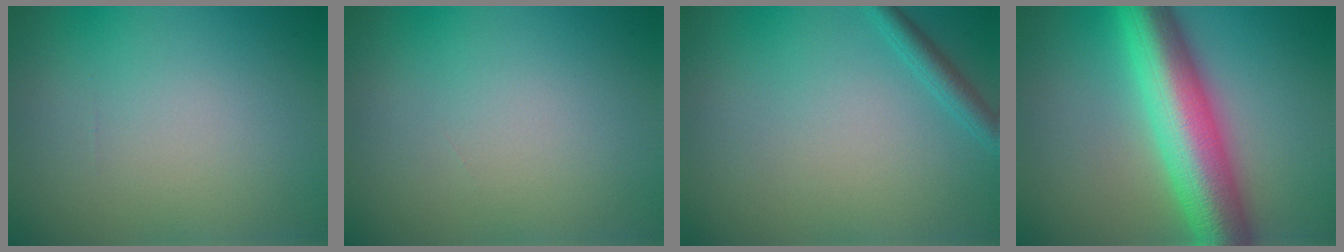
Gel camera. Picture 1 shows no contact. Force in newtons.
{"total": 0.0}
{"total": 1.8, "press": 1.7, "slide": 0.1}
{"total": 10.0, "press": 10.0, "slide": 0.1}